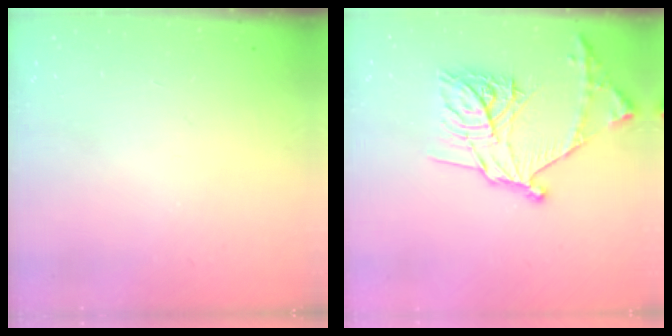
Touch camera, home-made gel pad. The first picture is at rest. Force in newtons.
{"total": 21.1, "press": 21.0, "slide": 1.2}